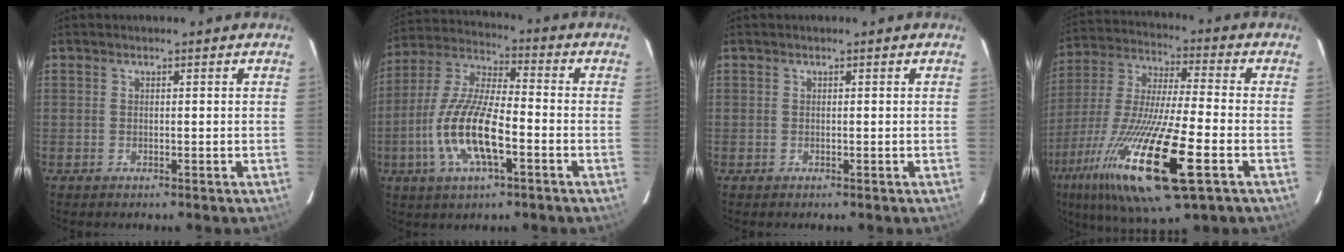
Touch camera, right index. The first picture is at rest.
{"total": 15.1, "force": [-5.0, 4.7, 13.5], "torque": [-0.284, -0.006, -0.099]}
{"total": 0.0}
{"total": 24.5, "force": [-10.6, 4.3, 21.7], "torque": [-0.434, -0.062, -0.201]}